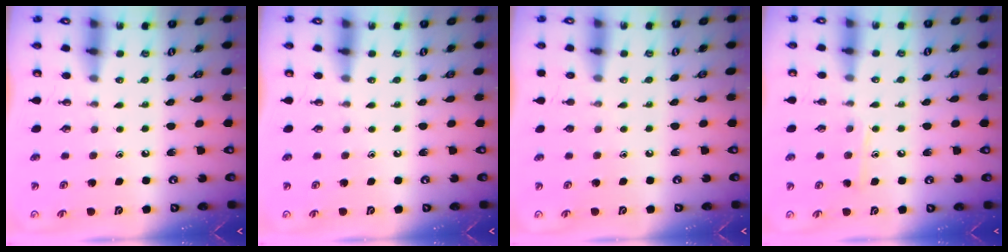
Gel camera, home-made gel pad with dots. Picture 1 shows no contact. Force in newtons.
{"total": 0.0}
{"total": 0.0}
{"total": 7.4, "press": 7.4, "slide": 0.8}